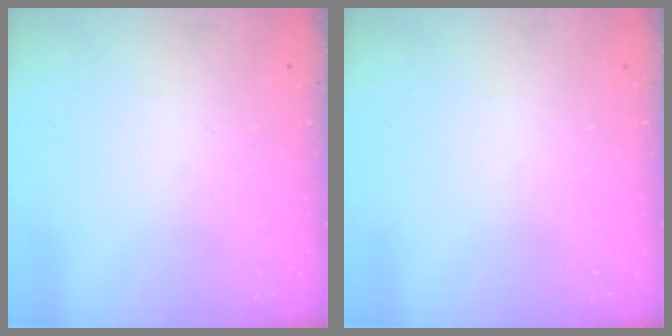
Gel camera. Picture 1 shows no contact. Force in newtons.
{"total": 0.0}